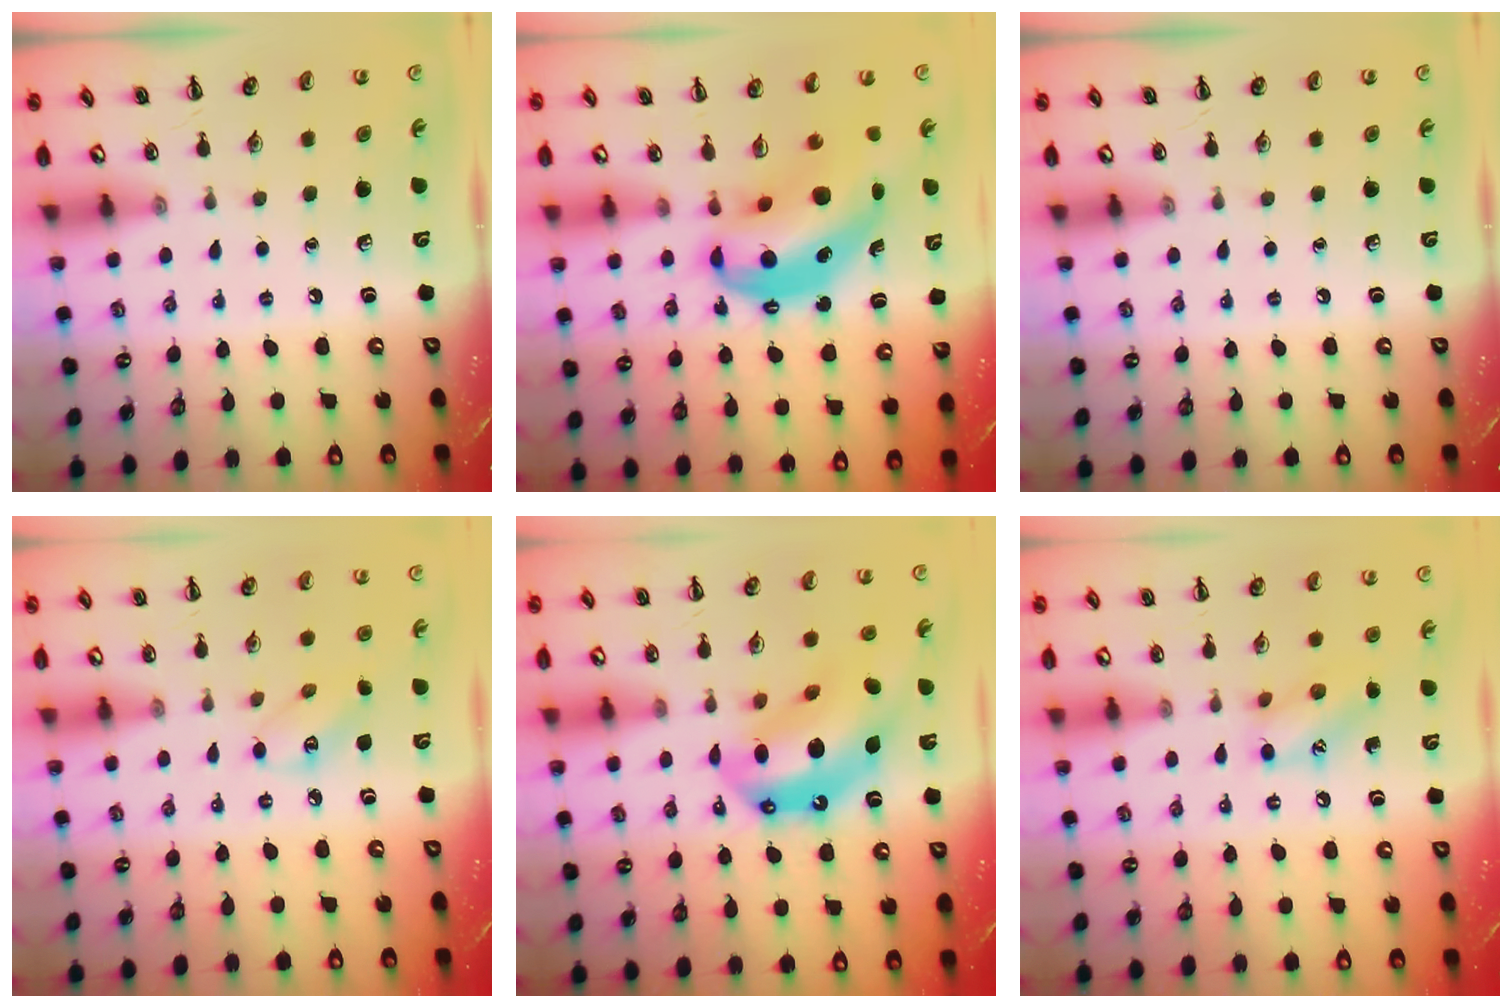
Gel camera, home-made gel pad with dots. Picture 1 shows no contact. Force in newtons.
{"total": 11.6, "press": 11.3, "slide": 2.8}
{"total": 0.0}
{"total": 4.4, "press": 4.3, "slide": 0.9}
{"total": 16.4, "press": 15.7, "slide": 4.7}
{"total": 10.8, "press": 10.7, "slide": 1.6}